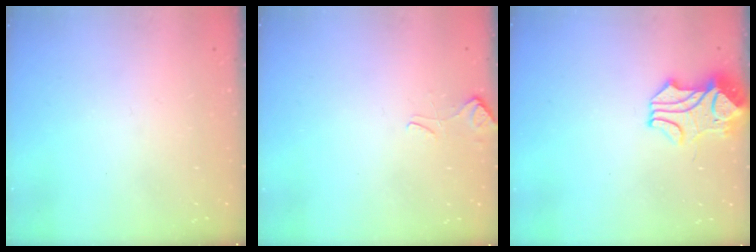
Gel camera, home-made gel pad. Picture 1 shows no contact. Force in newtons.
{"total": 3.4, "press": 3.3, "slide": 0.6}
{"total": 2.5, "press": 2.2, "slide": 1.1}